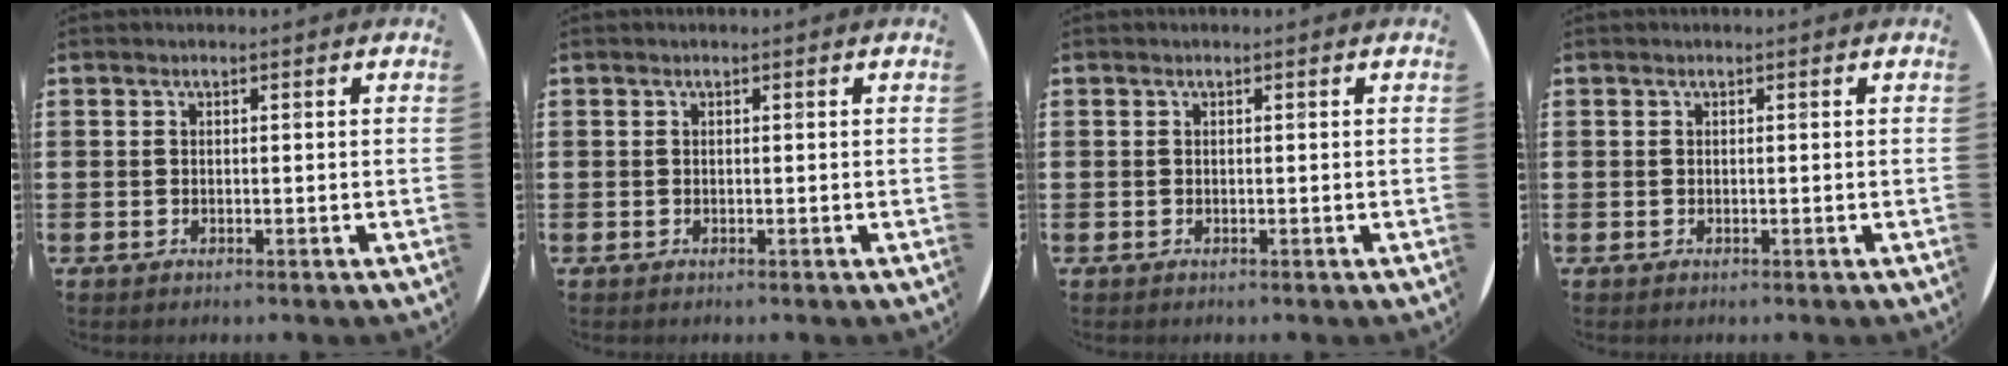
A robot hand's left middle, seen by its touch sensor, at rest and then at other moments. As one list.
[{"total": 0.0}, {"total": 0.0}, {"total": 0.0}]